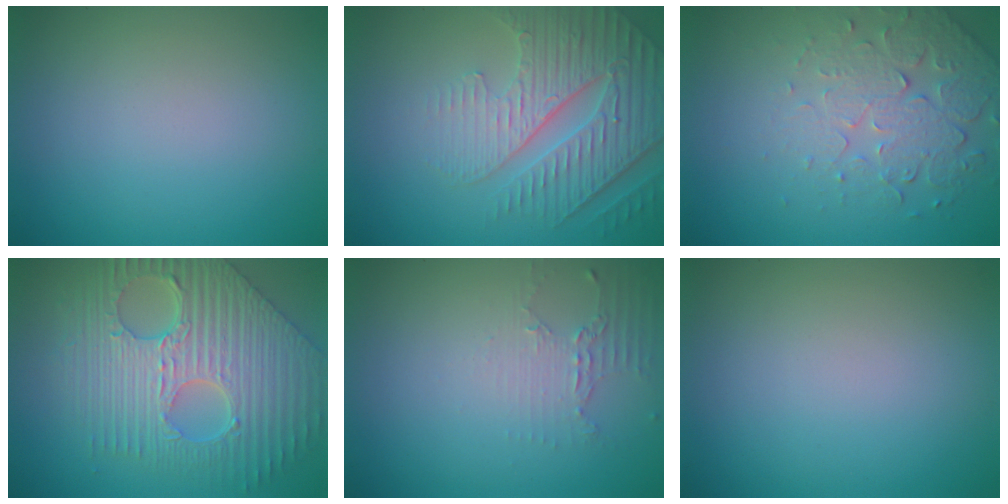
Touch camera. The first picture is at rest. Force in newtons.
{"total": 5.7, "press": 4.9, "slide": 3.0}
{"total": 5.0, "press": 3.4, "slide": 3.7}
{"total": 9.9, "press": 7.0, "slide": 7.0}
{"total": 2.2, "press": 1.6, "slide": 1.5}
{"total": 0.0}